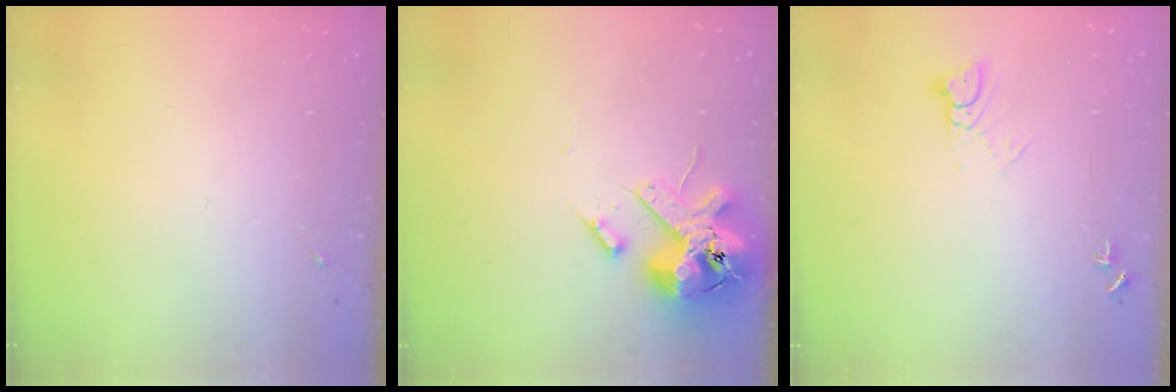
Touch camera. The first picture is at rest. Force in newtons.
{"total": 14.5, "press": 14.4, "slide": 2.4}
{"total": 4.7, "press": 4.7, "slide": 0.2}